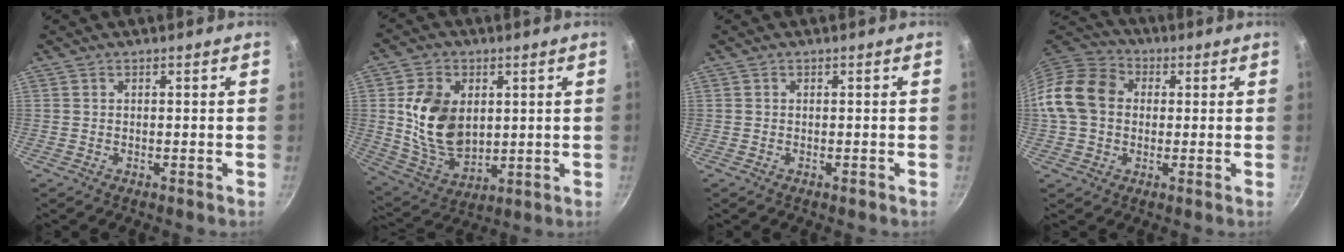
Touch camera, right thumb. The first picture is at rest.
{"total": 14.8, "force": [2.1, 10.4, 10.4], "torque": [-0.166, -0.019, 0.051]}
{"total": 0.8, "force": [-0.4, 0.5, 0.5], "torque": [-0.006, 0.002, -0.007]}
{"total": 13.2, "force": [0.8, 10.6, 7.9], "torque": [-0.125, 0.027, -0.003]}